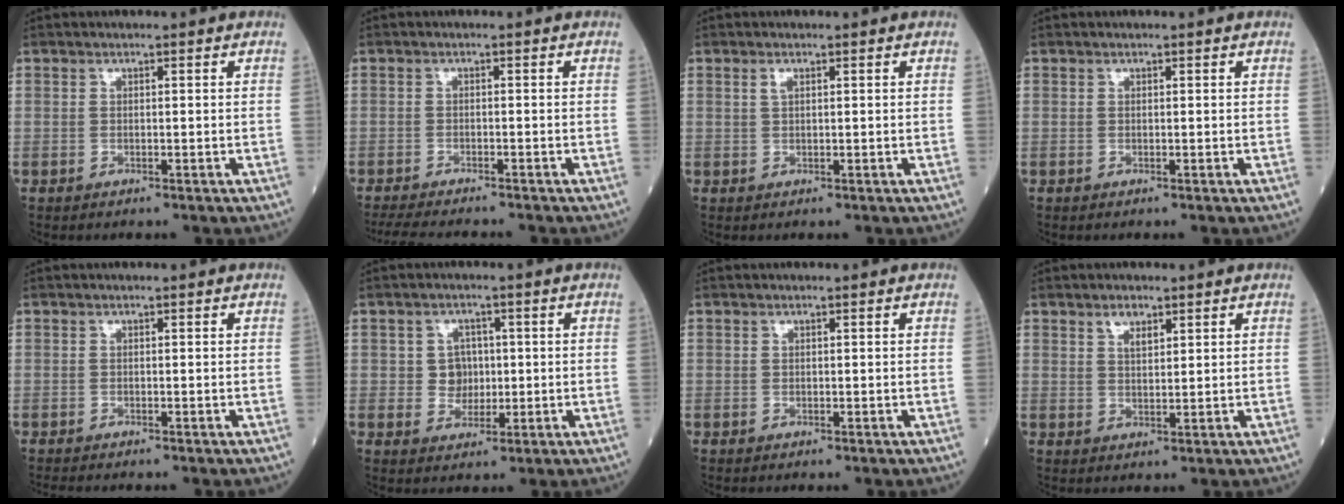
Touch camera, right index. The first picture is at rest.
{"total": 8.5, "force": [-7.7, 0.9, 3.6], "torque": [-0.056, -0.017, -0.116]}
{"total": 1.0, "force": [0.5, 0.3, 0.8], "torque": [-0.019, 0.003, 0.010]}
{"total": 0.0}
{"total": 1.3, "force": [-1.2, -0.1, 0.4], "torque": [-0.014, -0.005, -0.020]}
{"total": 3.7, "force": [0.3, 3.5, 1.4], "torque": [-0.015, 0.008, 0.006]}
{"total": 0.0}
{"total": 2.5, "force": [1.6, 1.0, 1.6], "torque": [-0.031, 0.001, 0.032]}